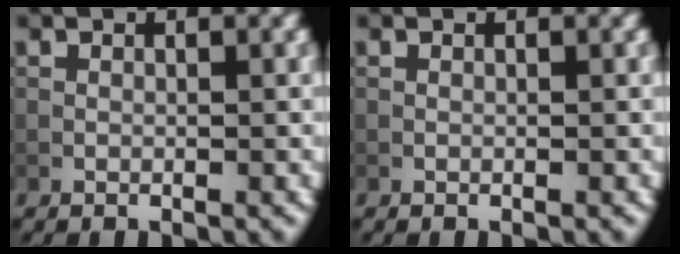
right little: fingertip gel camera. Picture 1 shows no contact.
{"total": 0.0}